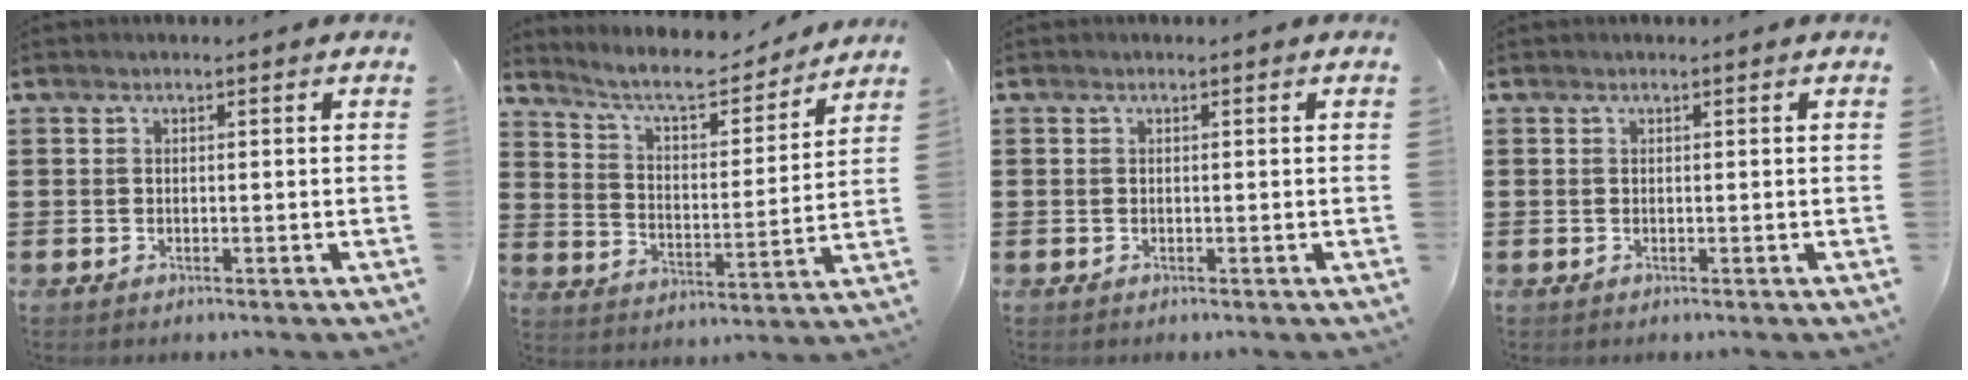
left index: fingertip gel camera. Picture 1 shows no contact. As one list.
[{"total": 7.4, "force": [6.8, 1.0, 2.9], "torque": [-0.078, -0.046, 0.113]}, {"total": 0.0}, {"total": 0.0}]